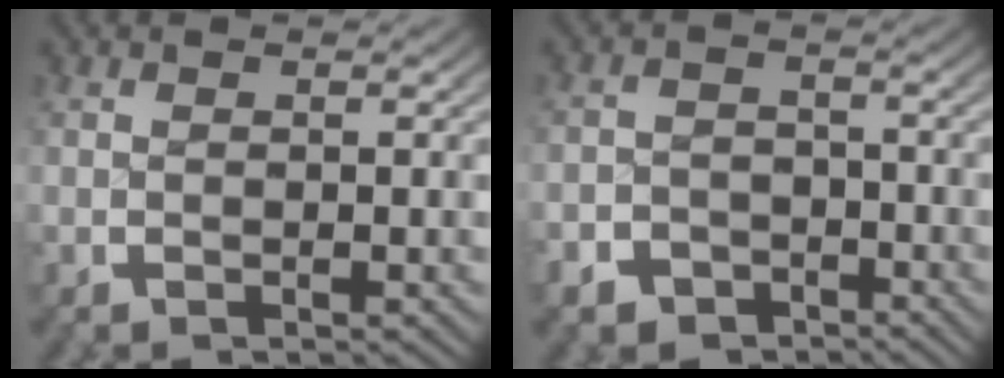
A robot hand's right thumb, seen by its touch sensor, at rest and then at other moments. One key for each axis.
{"total": 5.2, "fx": -3.7, "fy": 3.5, "fz": 0.7, "tx": 0.002, "ty": -0.024, "tz": -0.061}